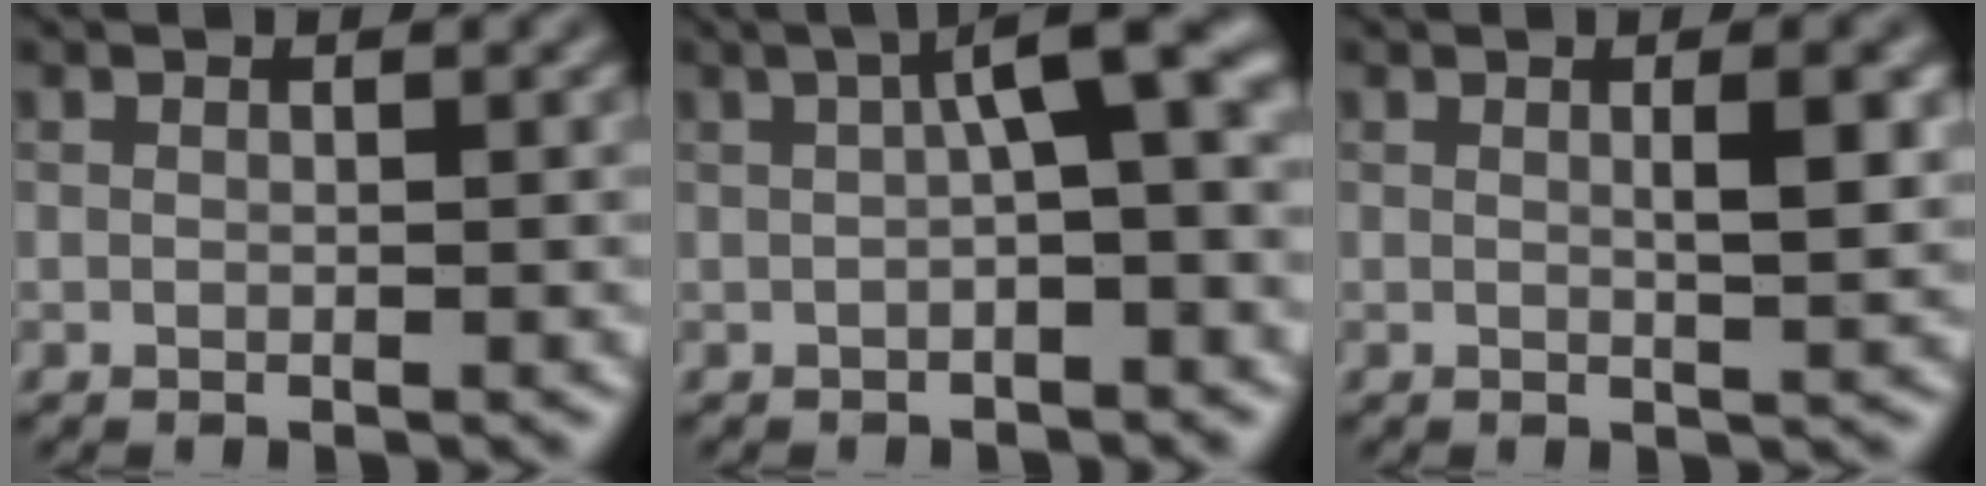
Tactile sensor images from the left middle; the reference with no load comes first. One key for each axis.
{"total": 5.4, "fx": 0.7, "fy": 1.2, "fz": 5.3, "tx": -0.070, "ty": 0.021, "tz": 0.003}
{"total": 2.9, "fx": 0.6, "fy": 0.6, "fz": 2.7, "tx": -0.035, "ty": 0.003, "tz": 0.007}